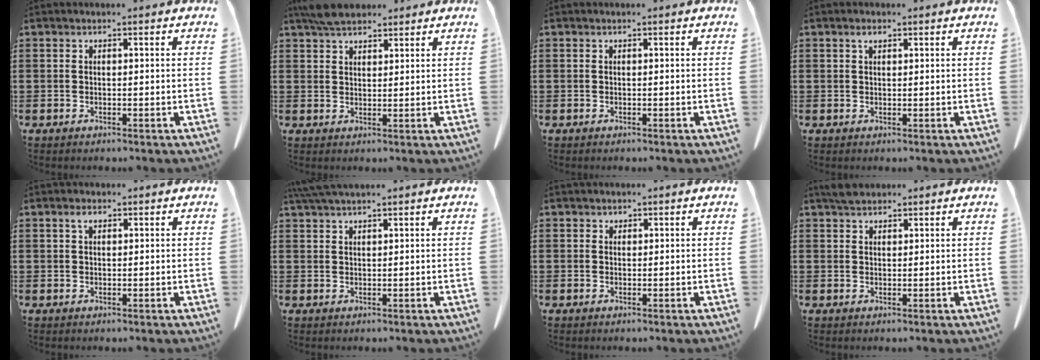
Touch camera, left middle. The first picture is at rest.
{"total": 4.4, "force": [3.8, 1.5, 1.7], "torque": [-0.043, -0.001, 0.073]}
{"total": 0.0}
{"total": 1.3, "force": [0.7, 0.6, 0.9], "torque": [-0.014, -0.001, 0.012]}
{"total": 1.6, "force": [0.9, 0.7, 1.2], "torque": [-0.019, -0.001, 0.015]}
{"total": 3.4, "force": [2.9, 0.2, 1.7], "torque": [-0.041, -0.004, 0.057]}
{"total": 0.8, "force": [0.6, 0.5, 0.0], "torque": [-0.003, -0.001, 0.014]}
{"total": 2.5, "force": [2.2, 0.9, 0.7], "torque": [-0.011, -0.001, 0.042]}